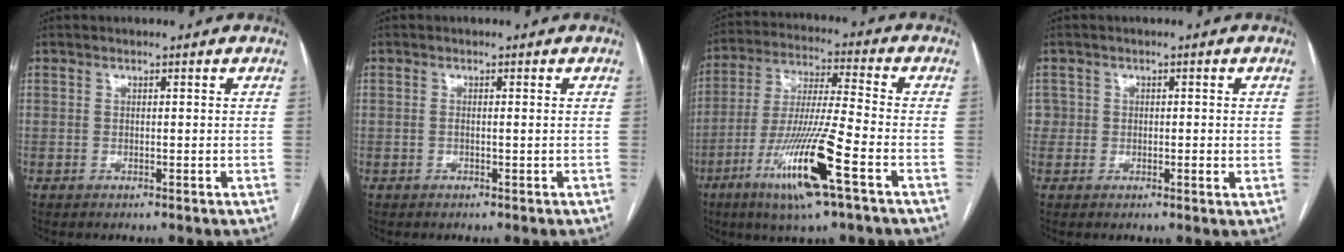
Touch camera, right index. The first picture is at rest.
{"total": 0.8, "force": [-0.1, -0.1, 0.8], "torque": [-0.017, -0.001, -0.002]}
{"total": 15.5, "force": [-7.0, 0.1, 13.8], "torque": [-0.278, -0.023, -0.130]}
{"total": 3.0, "force": [0.0, 2.4, 1.8], "torque": [-0.024, 0.008, -0.002]}